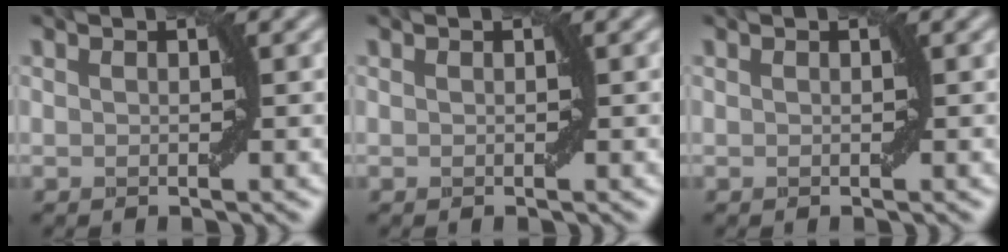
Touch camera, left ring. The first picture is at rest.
{"total": 0.0}
{"total": 0.0}